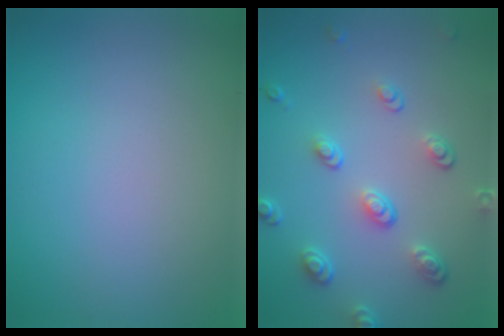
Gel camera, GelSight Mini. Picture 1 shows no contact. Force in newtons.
{"total": 3.8, "press": 2.9, "slide": 2.4}